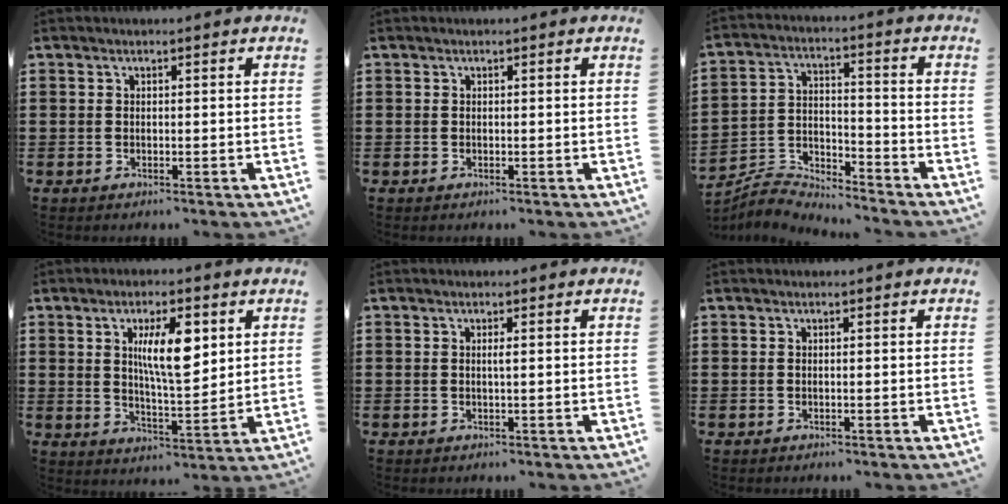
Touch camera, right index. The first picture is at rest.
{"total": 0.0}
{"total": 4.8, "force": [-4.7, 0.8, 0.3], "torque": [-0.022, 0.001, -0.102]}
{"total": 8.9, "force": [3.0, 2.9, 7.9], "torque": [-0.144, 0.001, 0.047]}
{"total": 0.8, "force": [0.1, 0.0, 0.8], "torque": [-0.015, -0.003, 0.002]}
{"total": 0.0}